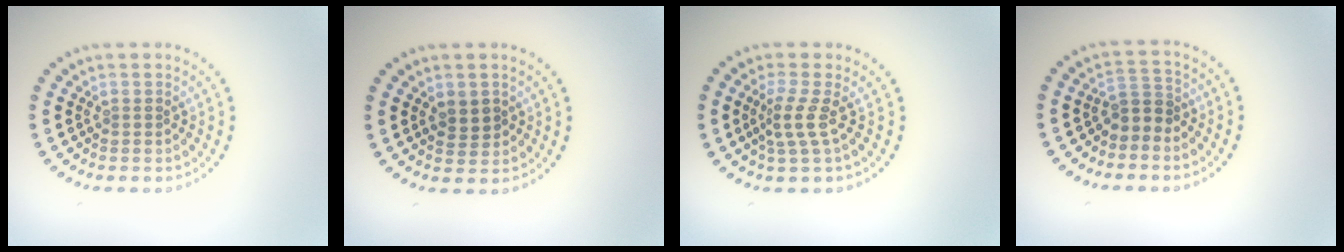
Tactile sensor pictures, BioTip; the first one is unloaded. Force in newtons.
{"total": 1.3, "press": 1.2, "slide": 0.6}
{"total": 2.4, "press": 1.5, "slide": 1.9}
{"total": 2.1, "press": 1.7, "slide": 1.2}